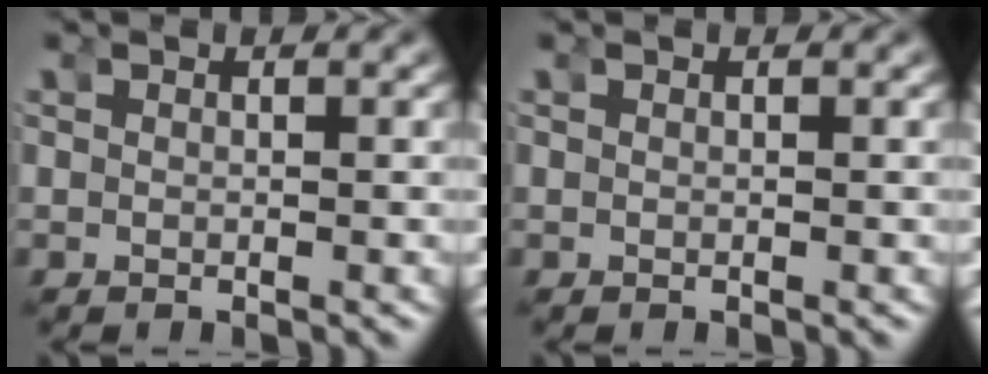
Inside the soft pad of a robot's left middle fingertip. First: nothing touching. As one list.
[{"total": 0.0}]